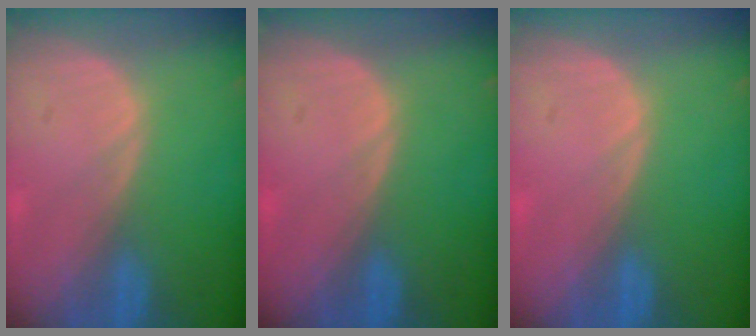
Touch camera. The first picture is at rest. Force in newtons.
{"total": 0.0}
{"total": 0.0}